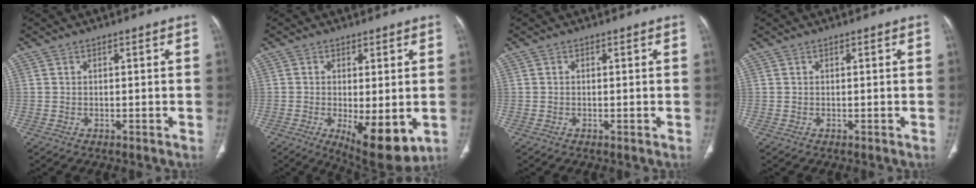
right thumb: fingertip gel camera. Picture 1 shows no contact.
{"total": 11.5, "force": [-2.9, 4.4, 10.2], "torque": [-0.145, -0.024, -0.029]}
{"total": 0.0}
{"total": 0.0}